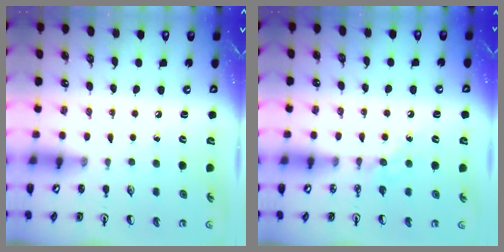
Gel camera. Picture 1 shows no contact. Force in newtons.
{"total": 4.3, "press": 4.2, "slide": 0.7}